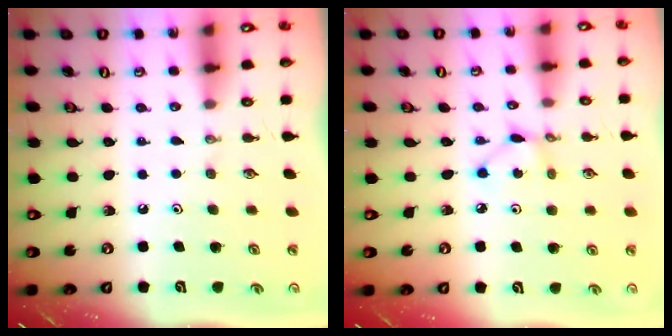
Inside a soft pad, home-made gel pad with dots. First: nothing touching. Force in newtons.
{"total": 2.9, "press": 2.9, "slide": 0.1}